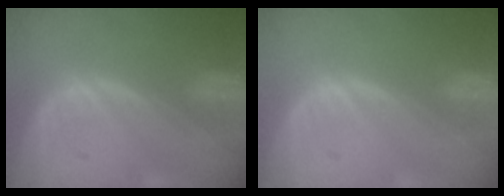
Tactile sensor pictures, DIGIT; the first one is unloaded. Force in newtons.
{"total": 0.0}